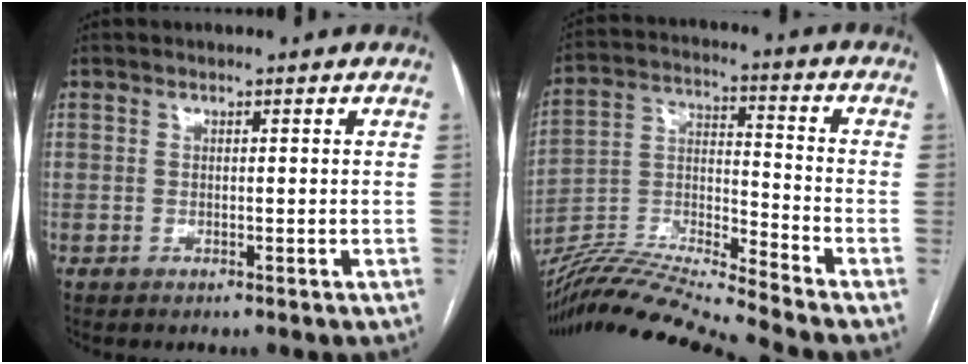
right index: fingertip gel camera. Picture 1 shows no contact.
{"total": 16.5, "force": [-15.3, -2.5, 5.5], "torque": [-0.099, 0.014, -0.281]}